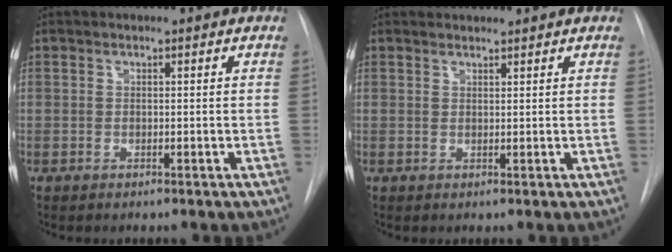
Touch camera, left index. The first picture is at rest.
{"total": 1.8, "force": [1.8, 0.3, 0.1], "torque": [-0.006, 0.015, 0.033]}